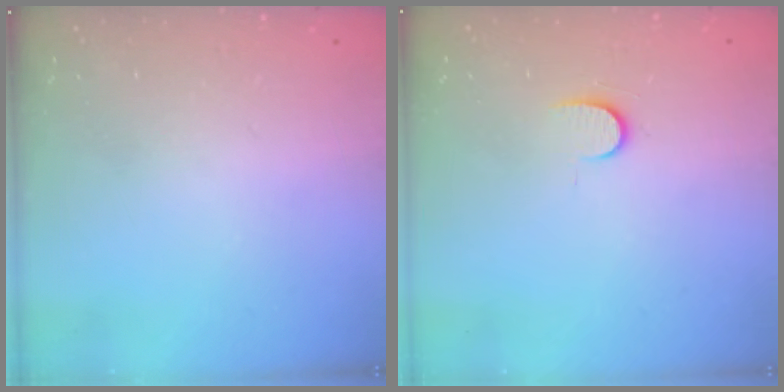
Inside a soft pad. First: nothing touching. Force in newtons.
{"total": 7.0, "press": 7.0, "slide": 0.8}